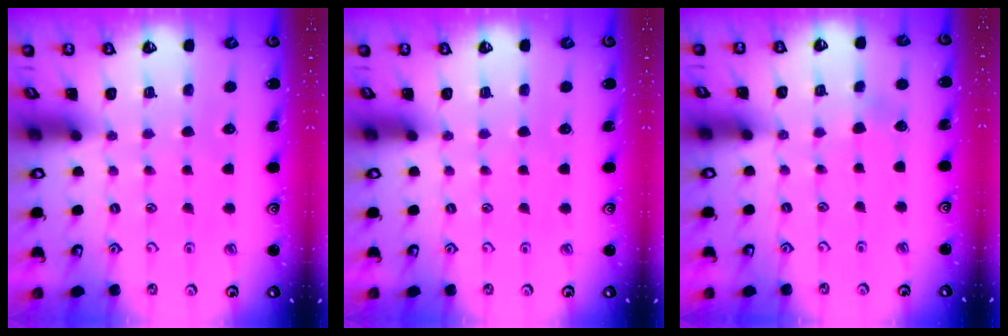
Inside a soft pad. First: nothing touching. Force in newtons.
{"total": 0.0}
{"total": 1.4, "press": 1.4, "slide": 0.1}